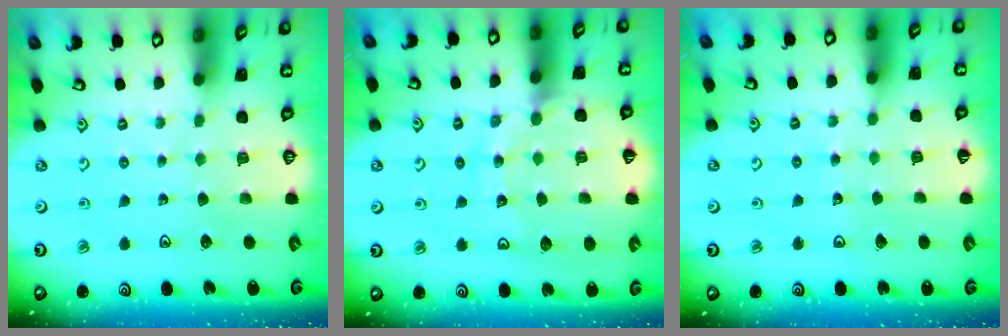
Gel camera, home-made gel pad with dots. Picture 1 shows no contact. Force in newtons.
{"total": 12.5, "press": 12.5, "slide": 1.3}
{"total": 3.7, "press": 3.7, "slide": 0.5}